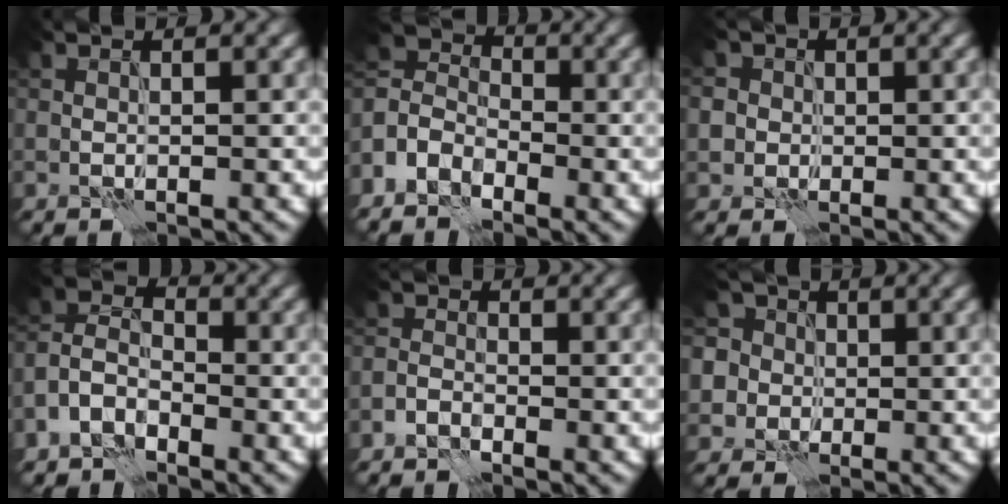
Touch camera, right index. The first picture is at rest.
{"total": 4.7, "force": [-3.3, 3.0, 1.5], "torque": [-0.043, 0.003, -0.076]}
{"total": 2.5, "force": [0.4, 2.5, 0.3], "torque": [-0.006, 0.009, -0.003]}
{"total": 4.1, "force": [-3.0, 2.5, 1.4], "torque": [-0.030, 0.007, -0.068]}
{"total": 1.6, "force": [-1.4, 0.8, 0.0], "torque": [0.000, -0.001, -0.027]}
{"total": 8.4, "force": [3.6, 7.0, 3.0], "torque": [-0.058, 0.021, 0.033]}